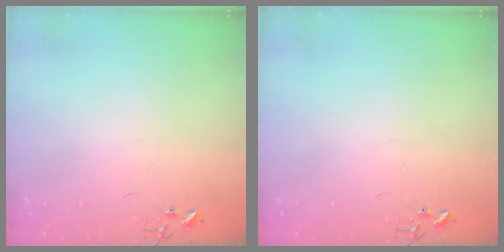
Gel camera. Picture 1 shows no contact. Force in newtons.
{"total": 0.0}